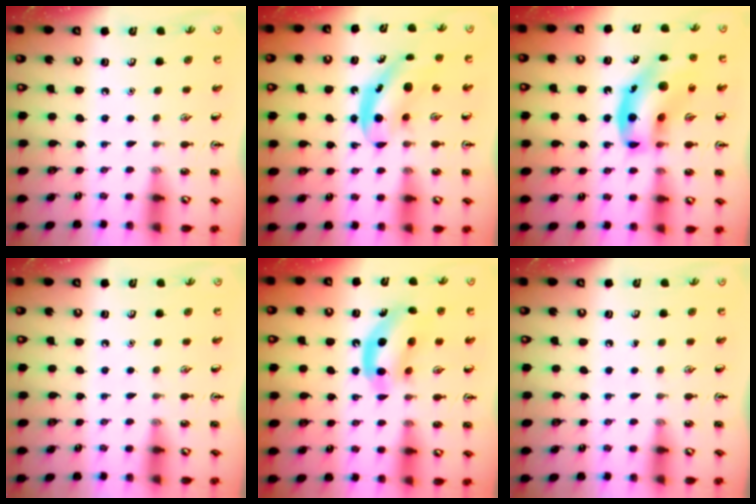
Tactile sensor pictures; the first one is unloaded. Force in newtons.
{"total": 5.5, "press": 5.5, "slide": 0.7}
{"total": 17.1, "press": 16.5, "slide": 4.5}
{"total": 0.0}
{"total": 11.3, "press": 10.8, "slide": 3.4}
{"total": 0.0}